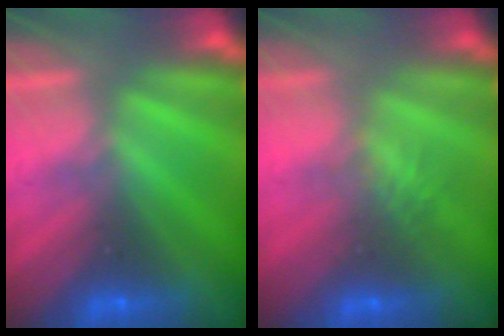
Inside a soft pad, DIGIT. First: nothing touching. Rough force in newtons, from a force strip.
{"total": 2.8}